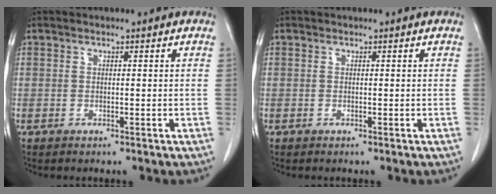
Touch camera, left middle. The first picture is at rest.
{"total": 0.0}